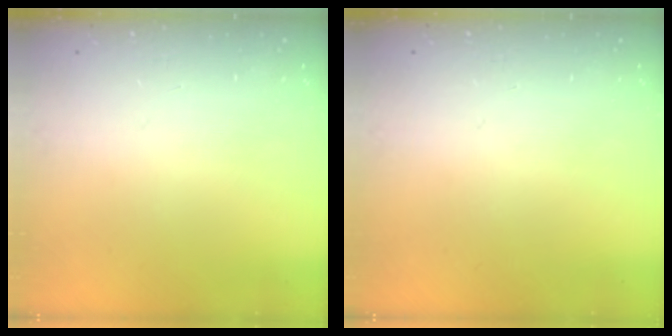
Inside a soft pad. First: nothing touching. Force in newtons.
{"total": 0.0}